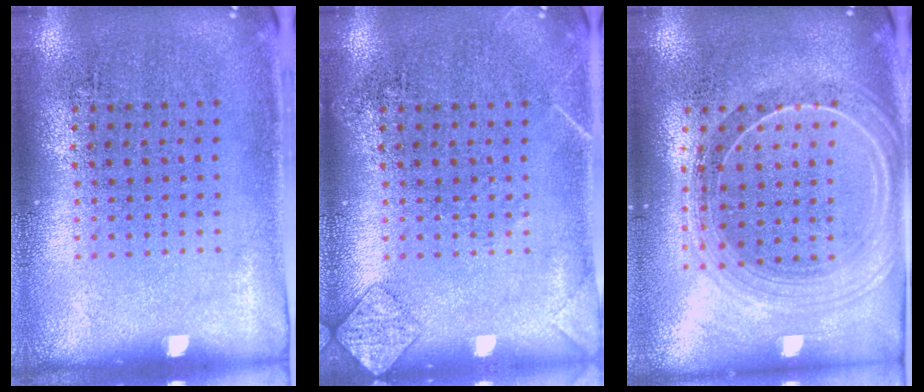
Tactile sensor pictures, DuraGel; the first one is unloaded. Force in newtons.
{"total": 1.6, "press": 1.5, "slide": 0.1}
{"total": 2.2, "press": 1.9, "slide": 1.0}